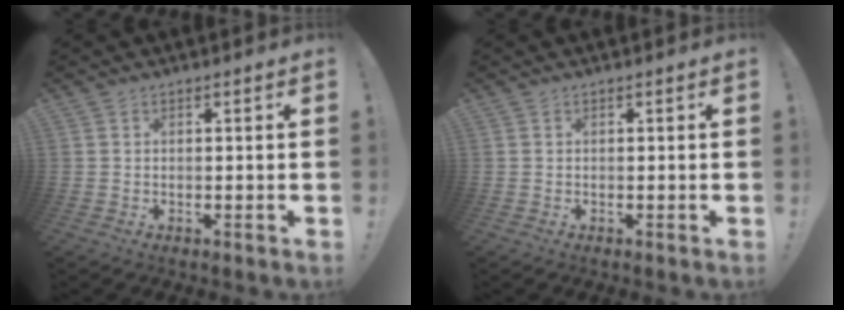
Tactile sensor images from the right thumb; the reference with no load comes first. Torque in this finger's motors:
{"motor_torque": [0.04, 0.05, 0.06, -0.06, 0.08]}